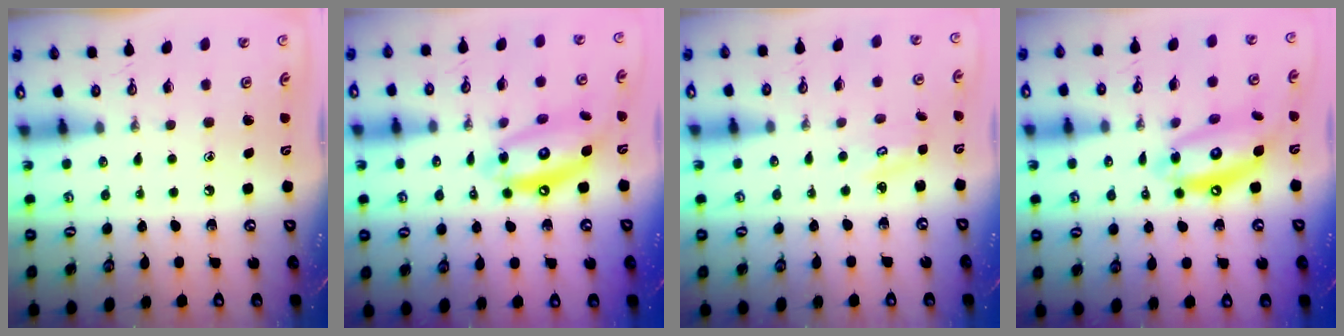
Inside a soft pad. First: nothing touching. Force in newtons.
{"total": 12.2, "press": 12.1, "slide": 1.1}
{"total": 3.0, "press": 3.0, "slide": 0.3}
{"total": 12.2, "press": 12.1, "slide": 1.1}